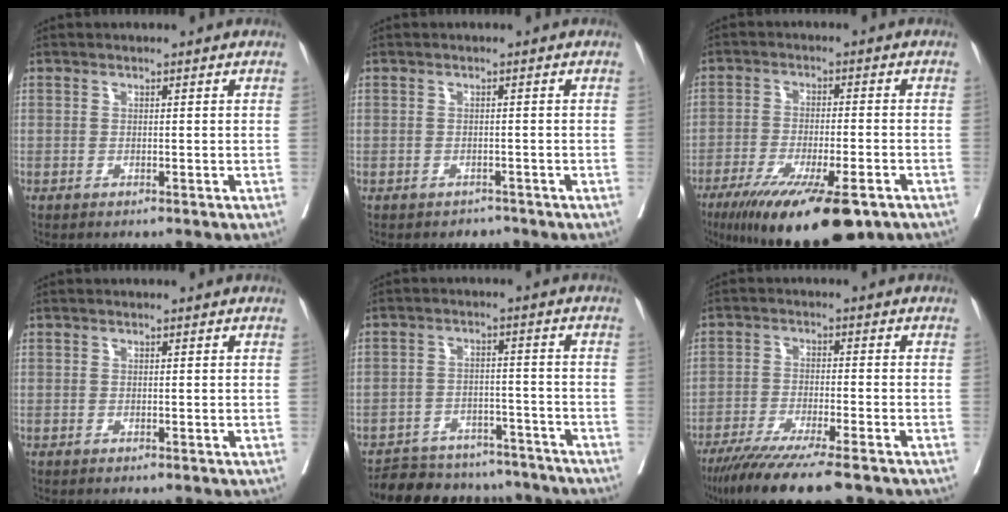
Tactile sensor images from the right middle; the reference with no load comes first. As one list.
[{"total": 1.5, "force": [-1.3, 0.8, -0.3], "torque": [0.002, 0.002, -0.024]}, {"total": 16.3, "force": [-10.8, 3.0, 11.9], "torque": [-0.170, -0.037, -0.171]}, {"total": 0.0}, {"total": 14.3, "force": [-13.0, 5.2, 3.0], "torque": [-0.045, 0.022, -0.174]}, {"total": 12.0, "force": [-9.3, 0.4, 7.6], "torque": [-0.113, -0.030, -0.149]}]